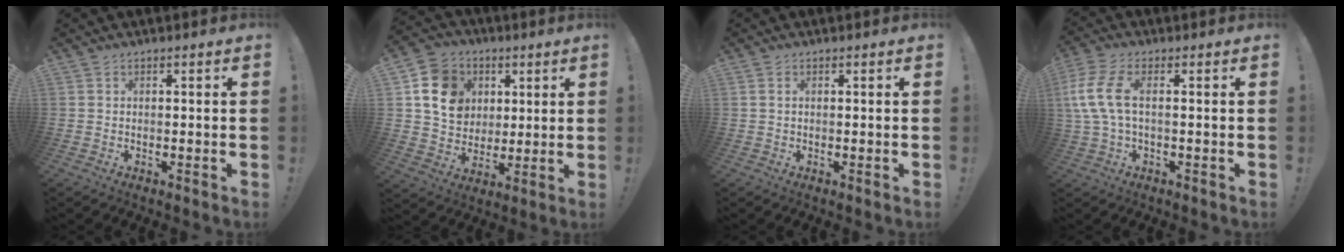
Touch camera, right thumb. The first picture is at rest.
{"total": 14.6, "force": [4.8, 12.1, 6.7], "torque": [-0.093, -0.007, 0.099]}
{"total": 0.8, "force": [0.3, 0.5, 0.6], "torque": [-0.016, 0.005, 0.006]}
{"total": 10.6, "force": [1.2, 5.1, 9.2], "torque": [-0.199, 0.003, 0.027]}